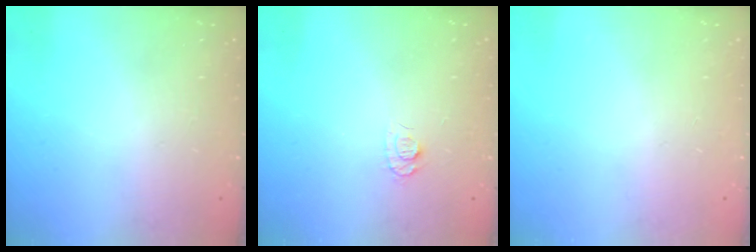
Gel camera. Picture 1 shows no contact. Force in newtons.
{"total": 5.8, "press": 5.8, "slide": 0.7}
{"total": 0.0}